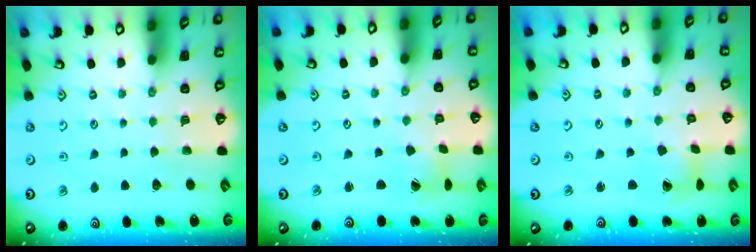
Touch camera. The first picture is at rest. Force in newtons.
{"total": 2.5, "press": 2.4, "slide": 0.4}
{"total": 3.2, "press": 3.2, "slide": 0.4}